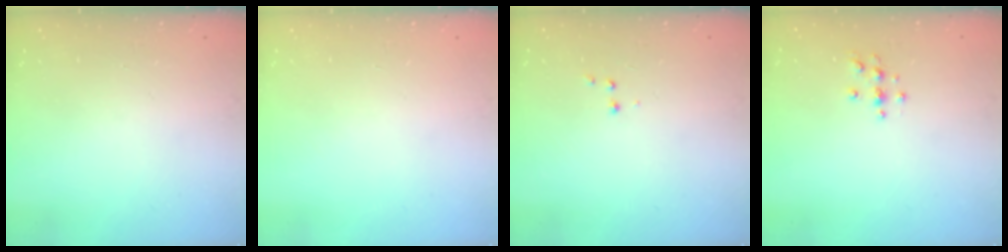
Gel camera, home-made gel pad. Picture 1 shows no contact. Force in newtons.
{"total": 0.0}
{"total": 2.6, "press": 2.5, "slide": 0.6}
{"total": 3.3, "press": 3.3, "slide": 0.4}